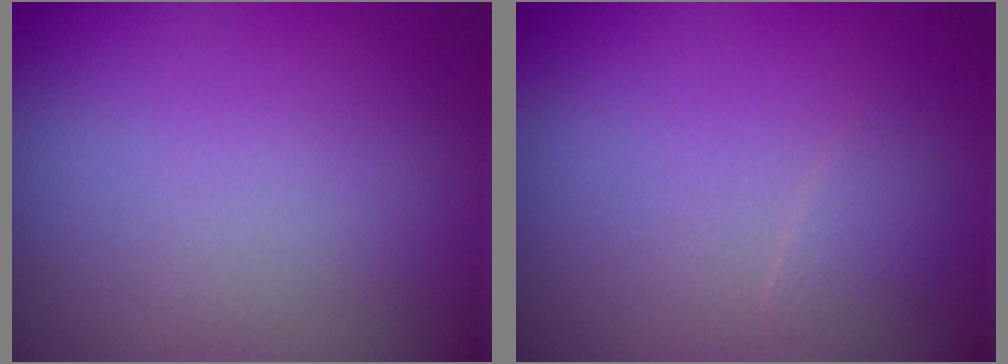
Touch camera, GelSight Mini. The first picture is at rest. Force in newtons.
{"total": 1.2, "press": 1.2, "slide": 0.1}